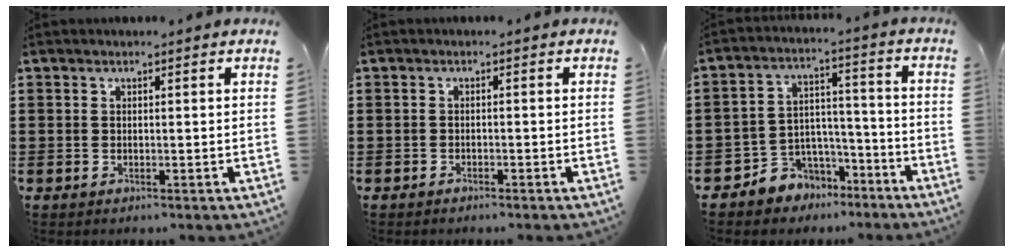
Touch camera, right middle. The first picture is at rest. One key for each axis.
{"total": 1.0, "fx": -0.9, "fy": 0.3, "fz": 0.1, "tx": -0.005, "ty": 0.002, "tz": -0.020}
{"total": 5.7, "fx": -4.3, "fy": 3.7, "fz": -0.5, "tx": -0.011, "ty": 0.008, "tz": -0.085}